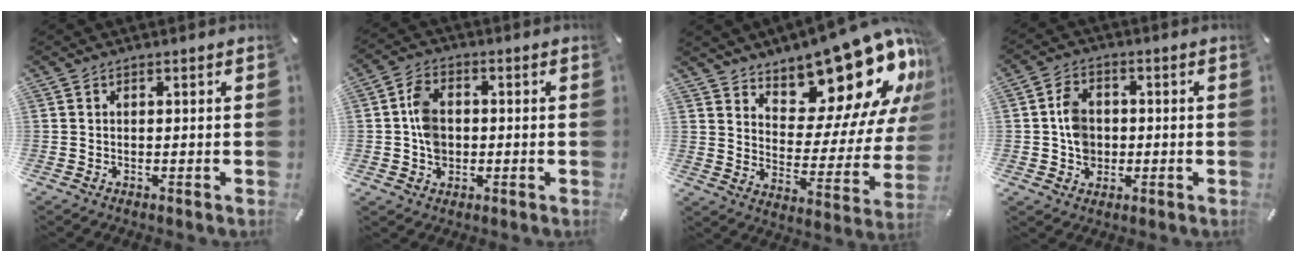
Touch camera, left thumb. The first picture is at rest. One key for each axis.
{"total": 6.9, "fx": -0.2, "fy": 5.3, "fz": 4.4, "tx": -0.087, "ty": 0.008, "tz": -0.003}
{"total": 20.8, "fx": 15.9, "fy": 9.7, "fz": 9.4, "tx": -0.101, "ty": -0.138, "tz": 0.264}
{"total": 6.6, "fx": -0.4, "fy": 5.5, "fz": 3.5, "tx": -0.058, "ty": 0.007, "tz": -0.008}